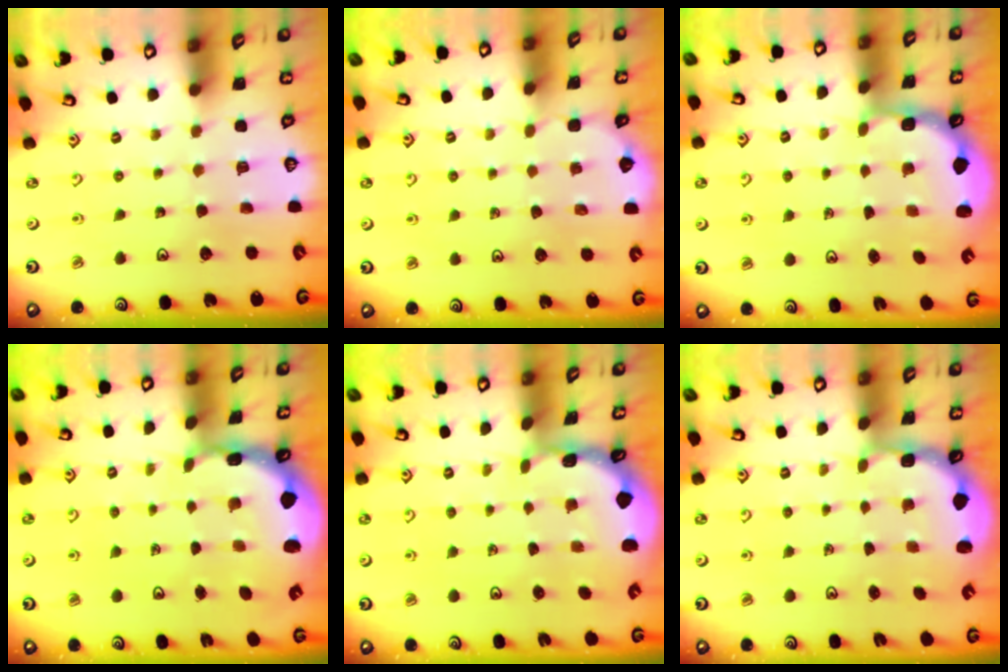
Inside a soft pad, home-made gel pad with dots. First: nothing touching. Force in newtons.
{"total": 2.1, "press": 2.1, "slide": 0.2}
{"total": 2.8, "press": 2.2, "slide": 1.7}
{"total": 2.1, "press": 1.9, "slide": 1.0}
{"total": 1.5, "press": 1.5, "slide": 0.2}
{"total": 2.4, "press": 1.7, "slide": 1.6}